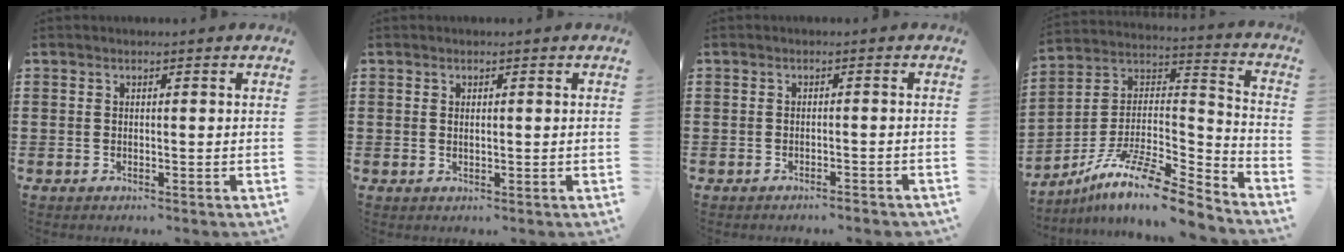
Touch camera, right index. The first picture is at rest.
{"total": 0.7, "force": [0.1, 0.2, 0.6], "torque": [-0.013, 0.000, 0.002]}
{"total": 1.4, "force": [-1.3, -0.1, 0.5], "torque": [-0.010, -0.001, -0.025]}
{"total": 11.8, "force": [-9.0, 2.7, 7.1], "torque": [-0.134, 0.014, -0.175]}